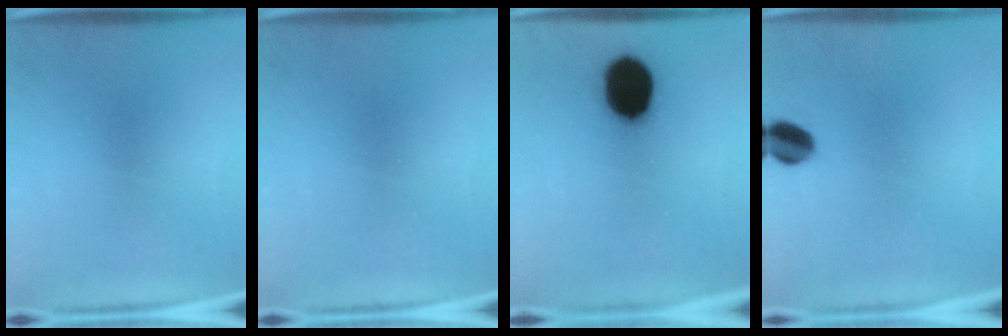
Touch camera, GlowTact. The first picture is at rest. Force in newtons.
{"total": 0.0}
{"total": 15.6}
{"total": 6.3}